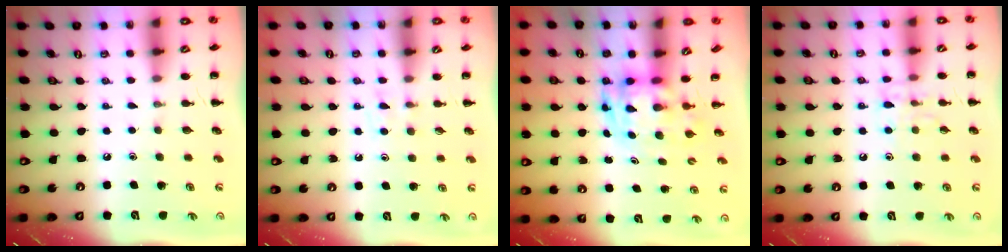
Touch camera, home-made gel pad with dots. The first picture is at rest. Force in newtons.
{"total": 4.4, "press": 4.1, "slide": 1.6}
{"total": 3.7, "press": 3.7, "slide": 0.7}
{"total": 7.7, "press": 7.6, "slide": 0.4}